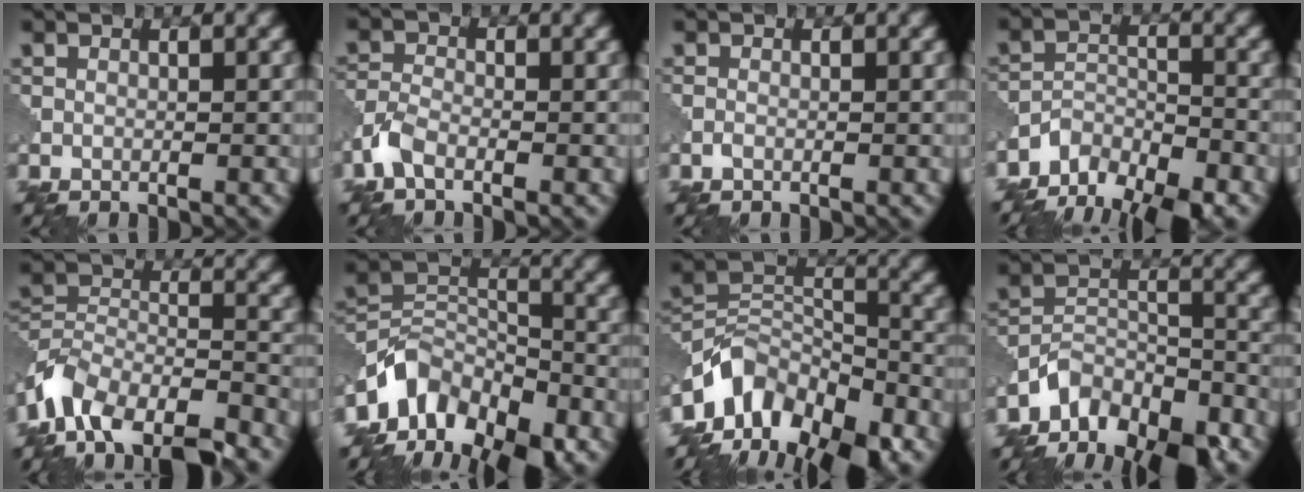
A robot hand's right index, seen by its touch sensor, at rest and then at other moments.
{"total": 2.8, "force": [-1.6, 1.4, 1.9], "torque": [-0.044, 0.002, -0.046]}
{"total": 0.5, "force": [-0.4, 0.2, 0.3], "torque": [-0.010, 0.000, -0.010]}
{"total": 9.5, "force": [-8.3, 3.7, 2.9], "torque": [-0.029, -0.004, -0.126]}
{"total": 11.2, "force": [-8.5, 5.1, 5.3], "torque": [-0.103, 0.000, -0.145]}
{"total": 9.4, "force": [-6.8, 5.1, 4.1], "torque": [-0.062, 0.002, -0.138]}
{"total": 10.9, "force": [-7.9, 5.5, 5.1], "torque": [-0.082, 0.012, -0.154]}
{"total": 9.1, "force": [-7.5, 3.8, 3.4], "torque": [-0.051, 0.002, -0.127]}